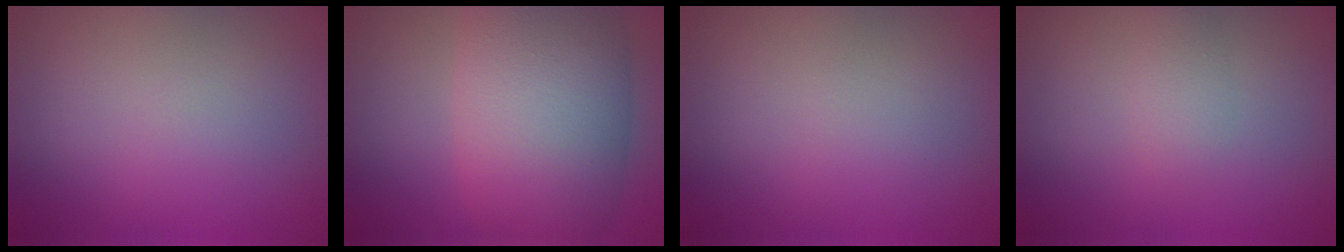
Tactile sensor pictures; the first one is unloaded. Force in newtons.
{"total": 11.3, "press": 11.3, "slide": 0.5}
{"total": 0.0}
{"total": 1.3, "press": 1.3, "slide": 0.0}